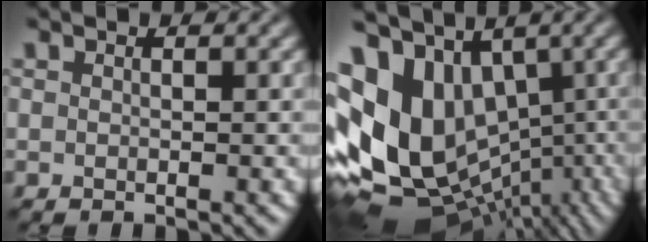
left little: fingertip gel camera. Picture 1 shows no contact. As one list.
[{"total": 14.9, "force": [1.2, 10.7, 10.2], "torque": [-0.201, -0.001, 0.053]}]